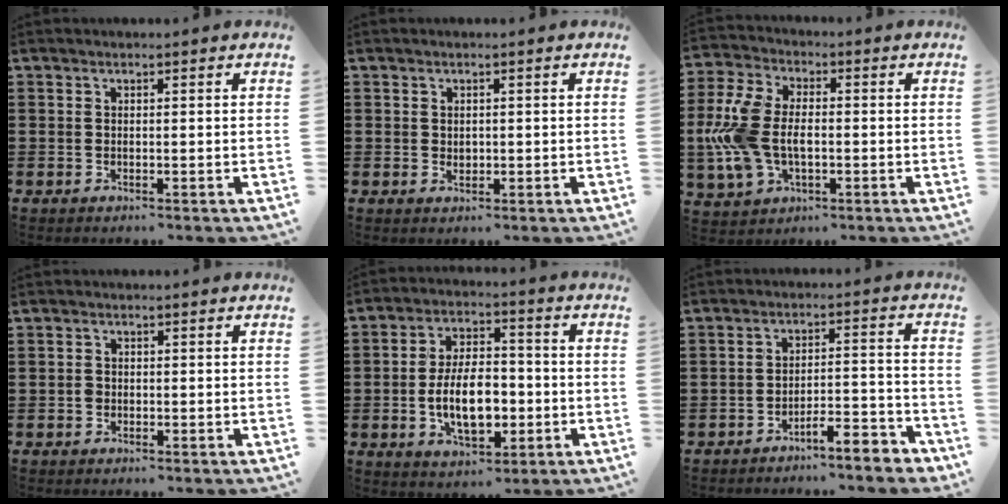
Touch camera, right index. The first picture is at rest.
{"total": 1.1, "force": [0.2, 0.9, 0.6], "torque": [-0.014, 0.006, 0.003]}
{"total": 9.8, "force": [-1.1, 6.0, 7.7], "torque": [-0.207, -0.005, -0.030]}
{"total": 1.0, "force": [-0.4, 0.8, 0.5], "torque": [-0.011, 0.002, -0.007]}
{"total": 9.8, "force": [-2.1, 5.2, 8.0], "torque": [-0.148, 0.003, -0.042]}
{"total": 5.3, "force": [-4.8, 0.3, 2.0], "torque": [-0.036, -0.003, -0.094]}